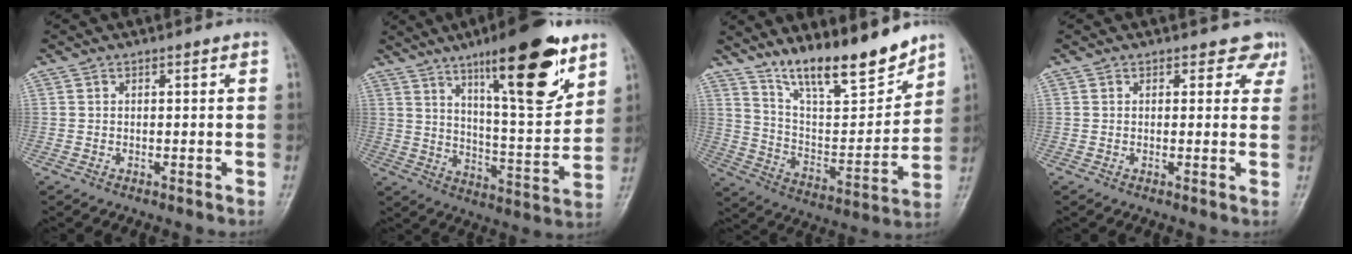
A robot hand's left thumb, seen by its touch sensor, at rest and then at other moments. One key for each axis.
{"total": 20.0, "fx": 11.6, "fy": 4.8, "fz": 15.6, "tx": -0.204, "ty": -0.064, "tz": 0.187}
{"total": 16.6, "fx": 13.4, "fy": 3.8, "fz": 9.0, "tx": -0.113, "ty": -0.086, "tz": 0.239}
{"total": 3.2, "fx": 2.4, "fy": 2.1, "fz": 0.4, "tx": 0.026, "ty": -0.013, "tz": 0.011}